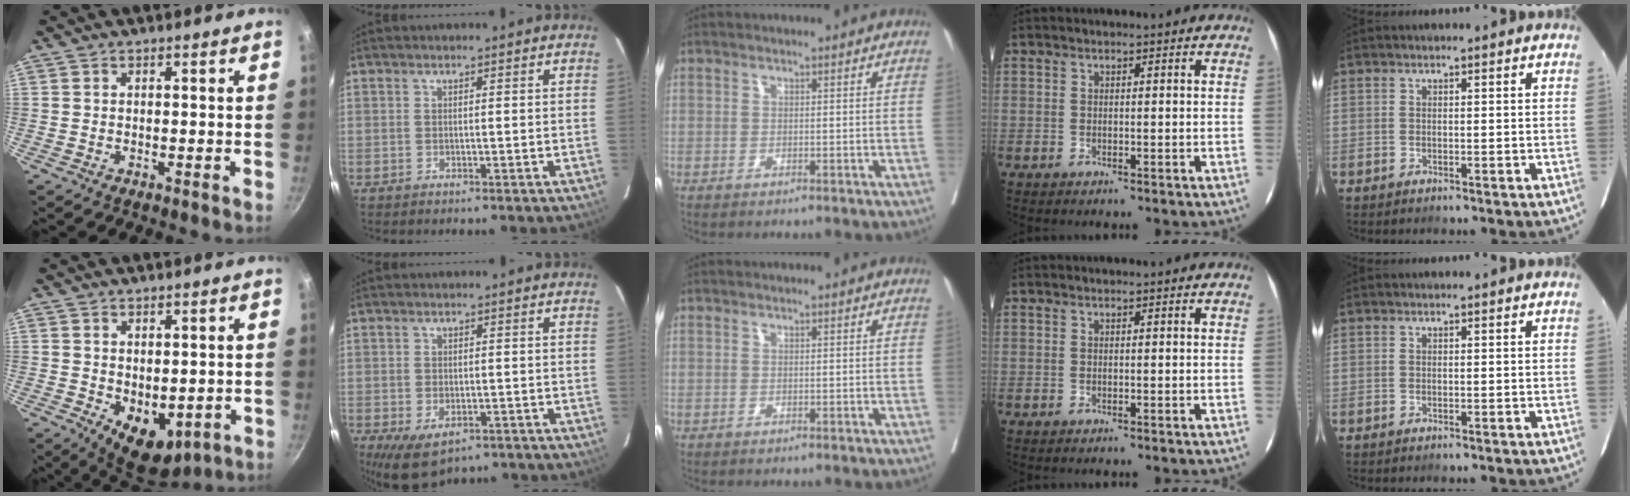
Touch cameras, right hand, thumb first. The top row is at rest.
{"thumb": {"total": 9.8, "force": [-2.4, 5.7, 7.6], "torque": [-0.089, -0.009, -0.013]}, "index": {"total": 7.4, "force": [-4.5, 4.0, 4.4], "torque": [-0.080, -0.011, -0.064]}}